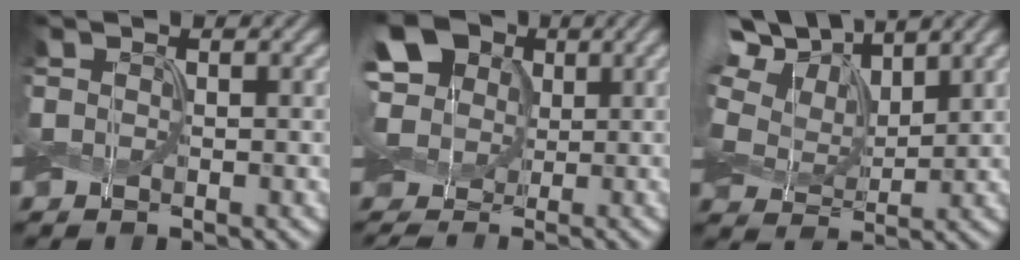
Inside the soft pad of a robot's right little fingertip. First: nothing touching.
{"total": 11.4, "force": [2.7, 9.5, 5.6], "torque": [-0.139, 0.031, 0.018]}
{"total": 10.8, "force": [5.3, 6.0, 7.4], "torque": [-0.179, 0.037, 0.085]}